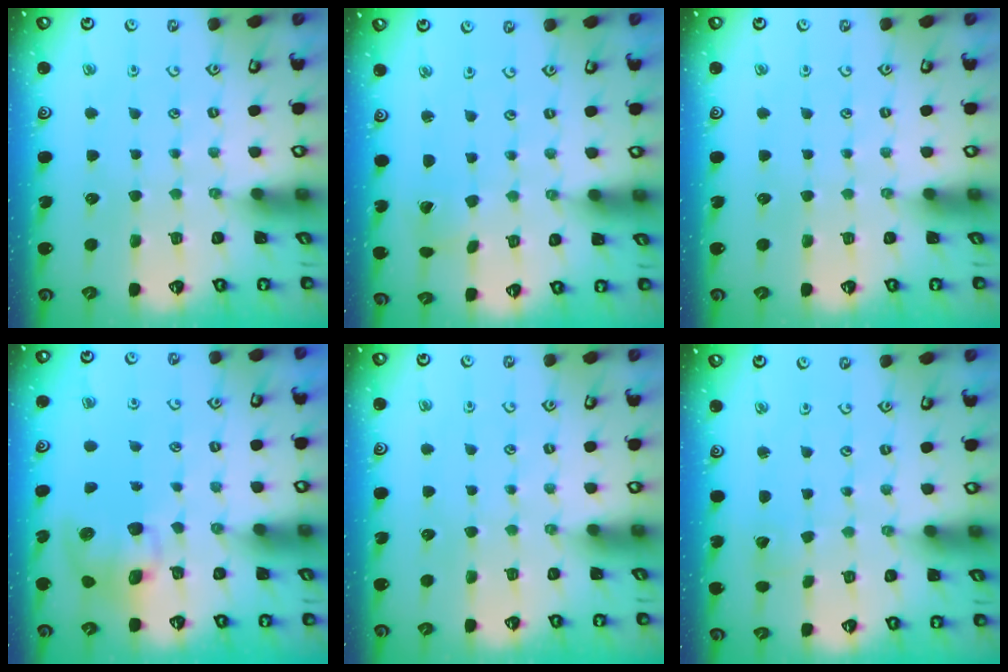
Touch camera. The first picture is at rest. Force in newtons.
{"total": 0.8, "press": 0.8, "slide": 0.1}
{"total": 0.0}
{"total": 9.2, "press": 9.1, "slide": 1.4}
{"total": 0.0}
{"total": 1.5, "press": 1.5, "slide": 0.0}